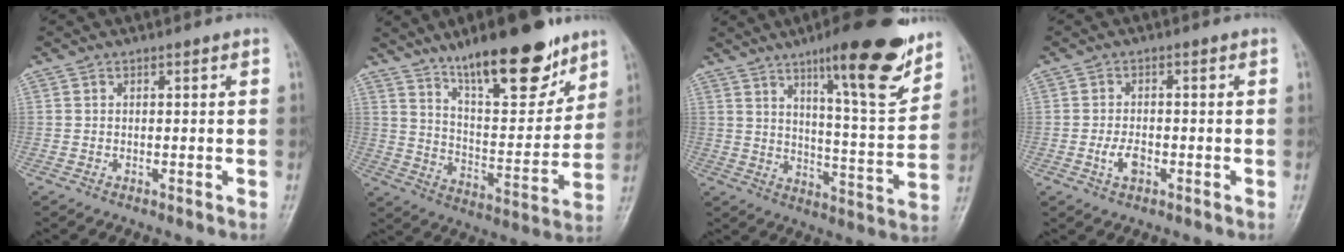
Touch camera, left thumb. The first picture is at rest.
{"total": 19.5, "force": [13.5, 6.1, 12.7], "torque": [-0.151, -0.080, 0.223]}
{"total": 18.3, "force": [11.7, 3.6, 13.6], "torque": [-0.167, -0.069, 0.179]}
{"total": 3.3, "force": [-1.1, 1.9, 2.4], "torque": [-0.046, 0.004, -0.021]}